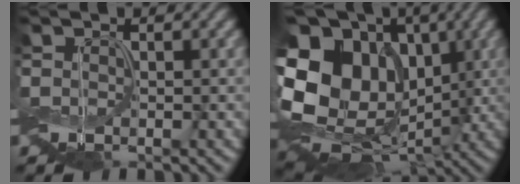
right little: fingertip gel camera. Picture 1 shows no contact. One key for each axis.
{"total": 15.4, "fx": 0.7, "fy": 11.8, "fz": 9.9, "tx": -0.183, "ty": 0.009, "tz": 0.021}